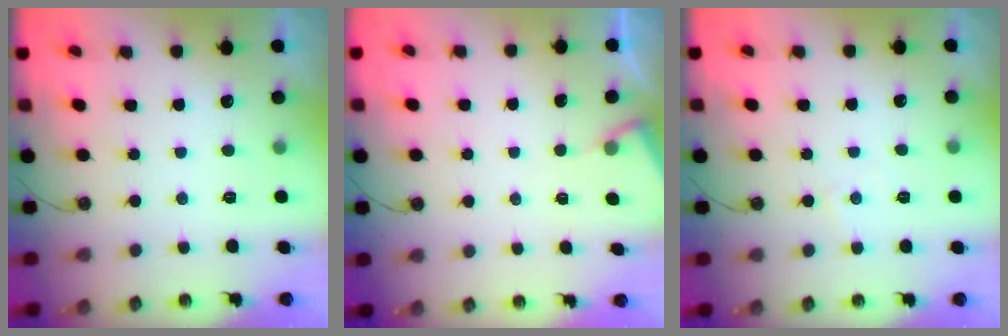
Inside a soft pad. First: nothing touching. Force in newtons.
{"total": 3.8, "press": 3.7, "slide": 0.6}
{"total": 2.7, "press": 2.7, "slide": 0.5}